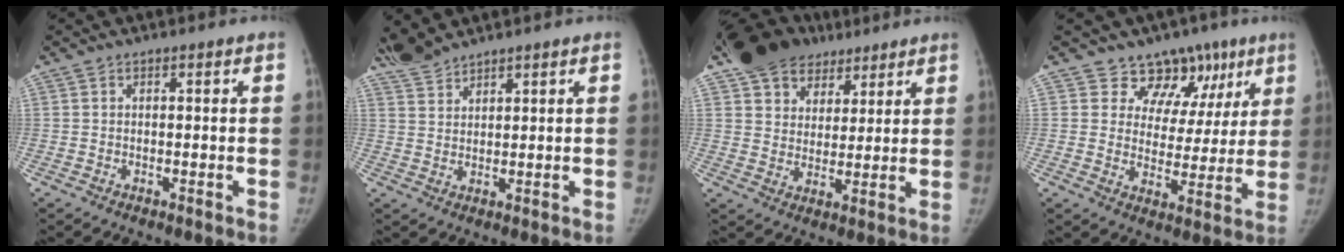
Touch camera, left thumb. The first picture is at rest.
{"total": 4.0, "force": [4.0, 0.2, 0.4], "torque": [-0.012, -0.007, 0.088]}
{"total": 14.9, "force": [10.6, 9.6, 4.3], "torque": [-0.053, -0.023, 0.178]}
{"total": 11.7, "force": [7.7, 8.5, 2.3], "torque": [0.023, -0.030, 0.098]}